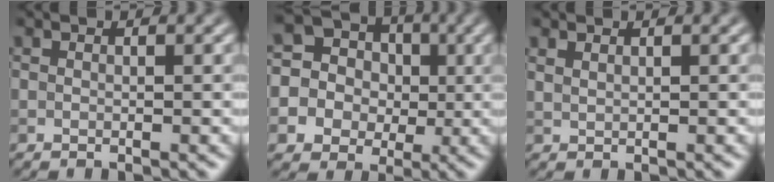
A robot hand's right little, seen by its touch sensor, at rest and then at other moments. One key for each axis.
{"total": 10.9, "fx": 0.4, "fy": 10.4, "fz": 3.2, "tx": -0.110, "ty": 0.019, "tz": -0.012}
{"total": 0.8, "fx": 0.7, "fy": 0.2, "fz": 0.4, "tx": -0.011, "ty": 0.001, "tz": 0.016}